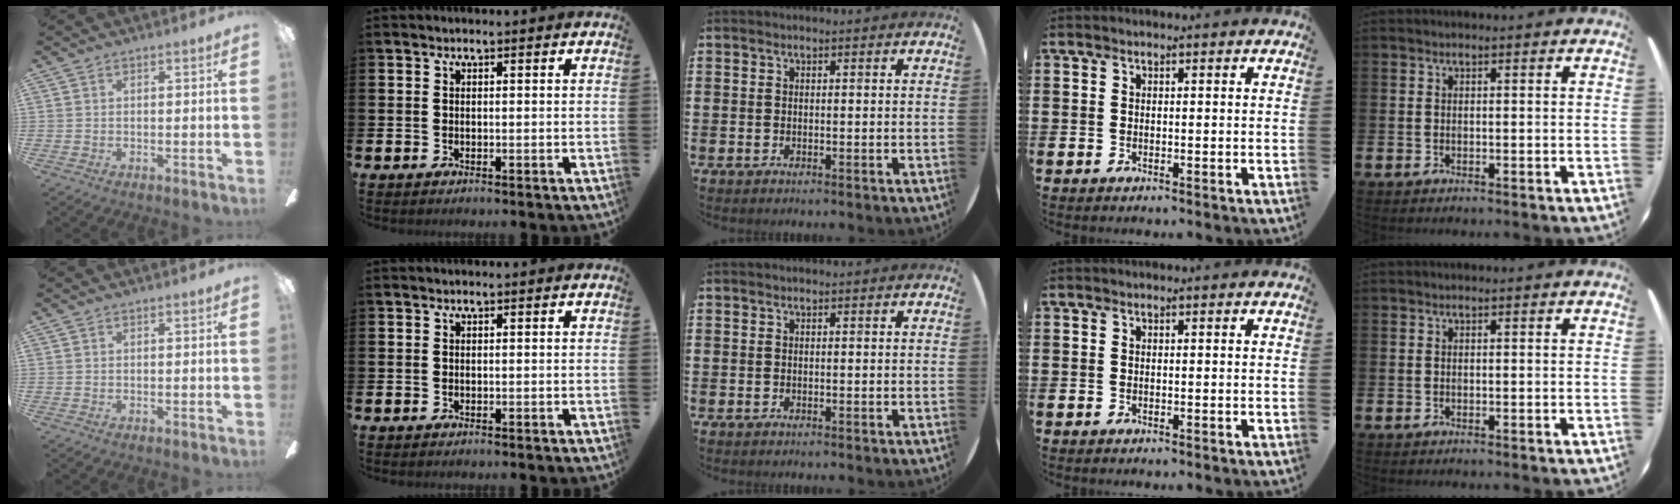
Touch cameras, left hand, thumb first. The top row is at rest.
{}